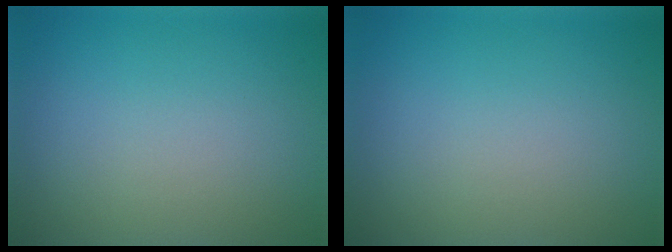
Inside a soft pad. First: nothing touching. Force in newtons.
{"total": 0.0}